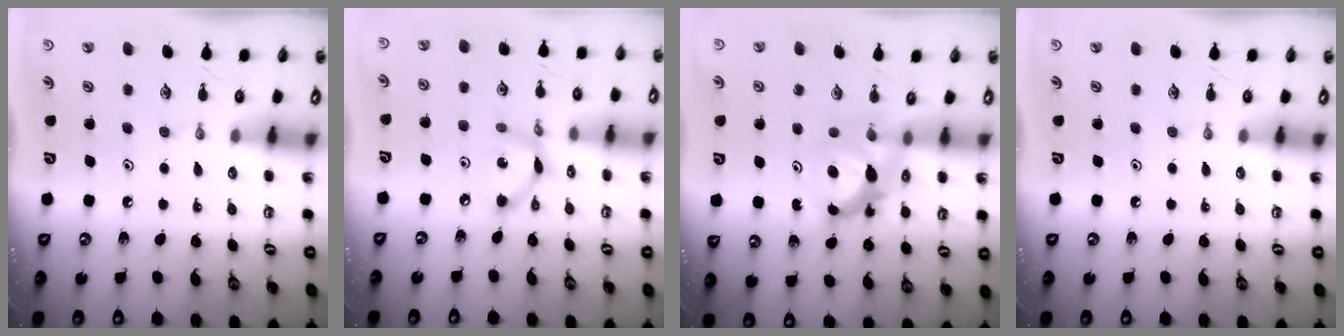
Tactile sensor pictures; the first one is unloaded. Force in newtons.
{"total": 7.6, "press": 7.6, "slide": 0.4}
{"total": 7.9, "press": 7.8, "slide": 0.5}
{"total": 0.0}